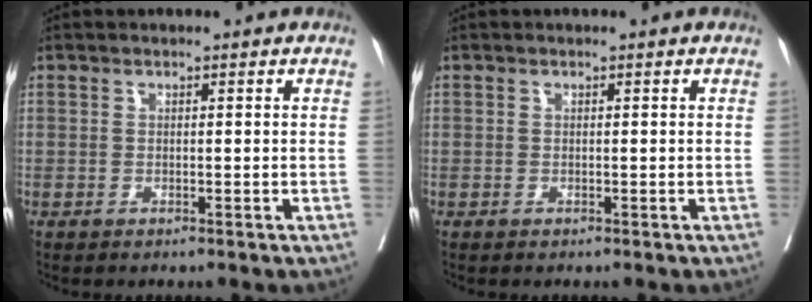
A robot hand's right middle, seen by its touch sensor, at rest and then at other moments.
{"total": 0.0}